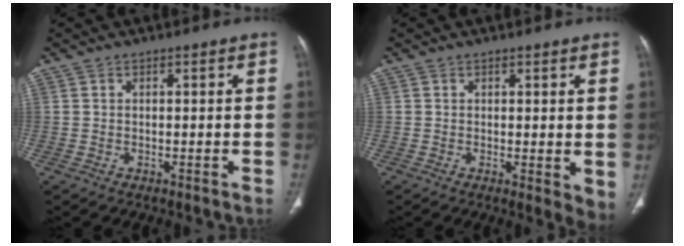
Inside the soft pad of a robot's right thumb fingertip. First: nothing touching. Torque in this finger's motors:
{"motor_torque": [-0.42, 0.35, -0.08, -0.07, 0.00]}